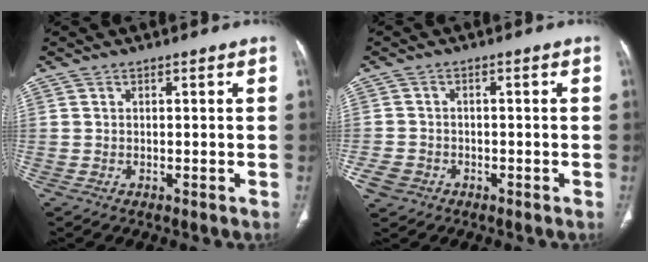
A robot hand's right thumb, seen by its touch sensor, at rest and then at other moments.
{"total": 4.0, "force": [-1.9, 3.2, 1.3], "torque": [-0.028, 0.013, -0.030]}